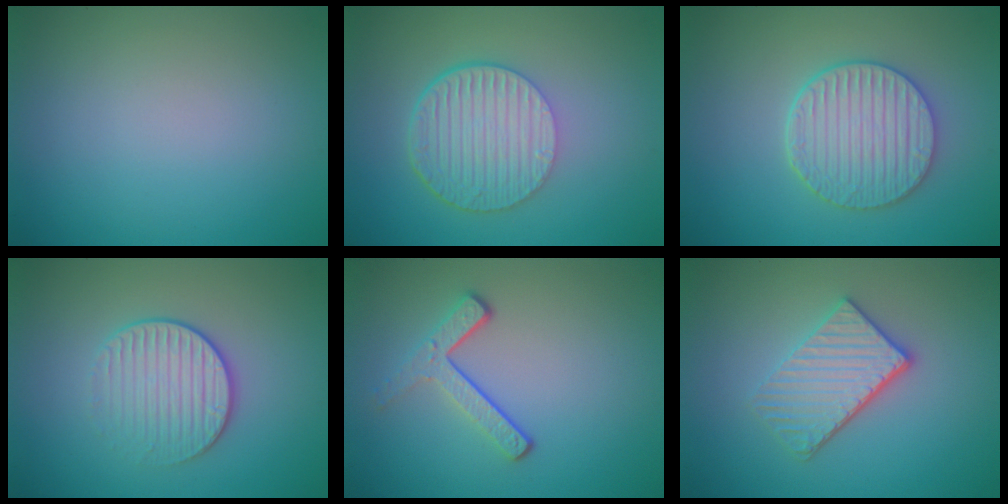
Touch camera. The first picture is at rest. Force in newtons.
{"total": 6.5, "press": 4.3, "slide": 4.8}
{"total": 5.1, "press": 4.3, "slide": 2.8}
{"total": 3.2, "press": 2.9, "slide": 1.4}
{"total": 3.0, "press": 2.2, "slide": 2.0}
{"total": 3.9, "press": 3.2, "slide": 2.2}